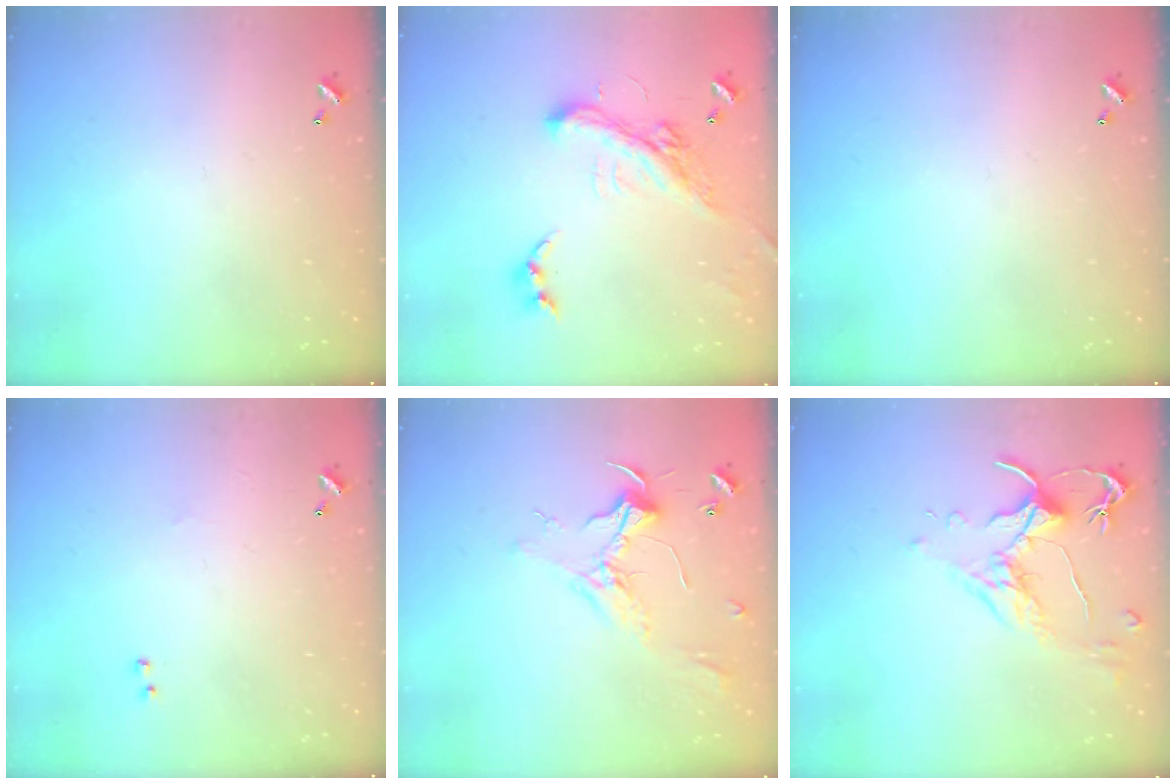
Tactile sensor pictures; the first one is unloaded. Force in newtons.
{"total": 5.5, "press": 5.3, "slide": 1.5}
{"total": 0.0}
{"total": 2.3, "press": 2.2, "slide": 0.8}
{"total": 2.3, "press": 2.2, "slide": 0.7}
{"total": 1.6, "press": 1.4, "slide": 0.7}